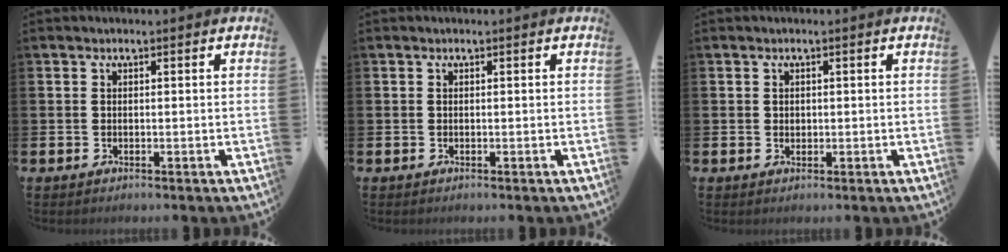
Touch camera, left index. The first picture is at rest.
{"total": 0.0}
{"total": 0.9, "force": [0.5, 0.7, 0.3], "torque": [0.002, 0.003, 0.007]}